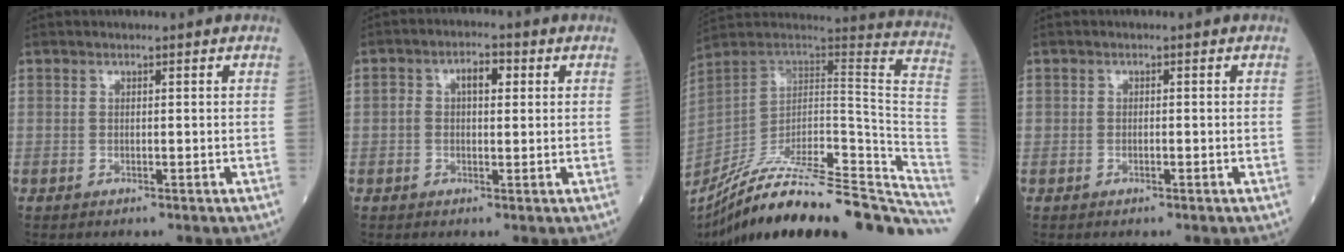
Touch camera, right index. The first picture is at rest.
{"total": 4.1, "force": [0.8, 2.1, 3.5], "torque": [-0.063, 0.021, 0.016]}
{"total": 33.6, "force": [-28.7, 3.5, 17.1], "torque": [-0.158, -0.020, -0.412]}
{"total": 0.7, "force": [-0.3, 0.3, 0.5], "torque": [-0.005, 0.000, -0.006]}